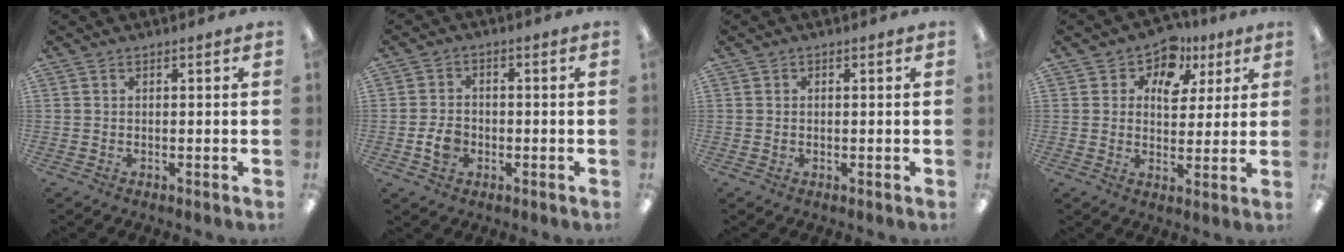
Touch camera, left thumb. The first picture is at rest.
{"total": 5.0, "force": [-1.4, 3.8, 2.9], "torque": [-0.052, 0.009, -0.023]}
{"total": 0.7, "force": [0.1, 0.7, 0.0], "torque": [0.000, 0.005, 0.000]}
{"total": 8.7, "force": [5.1, 6.3, 3.2], "torque": [-0.051, -0.030, 0.091]}